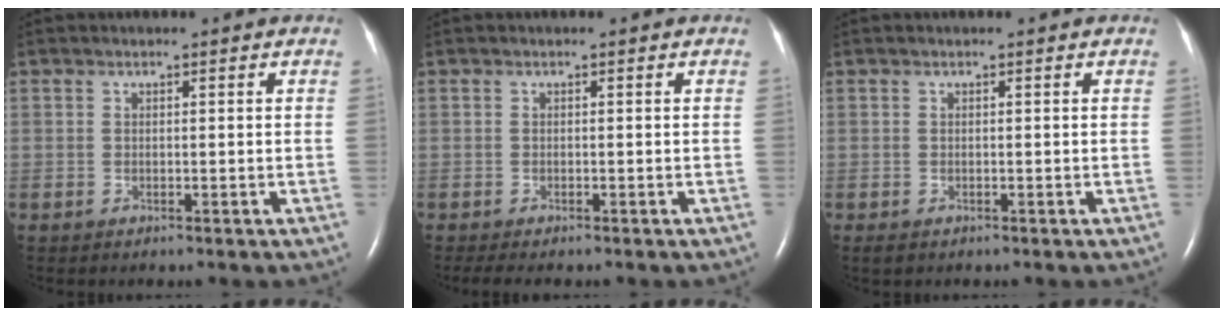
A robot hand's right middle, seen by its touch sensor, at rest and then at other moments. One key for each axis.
{"total": 3.1, "fx": -2.5, "fy": 0.8, "fz": 1.7, "tx": -0.026, "ty": -0.010, "tz": -0.032}
{"total": 1.0, "fx": -0.6, "fy": 0.6, "fz": 0.5, "tx": -0.013, "ty": -0.002, "tz": -0.005}